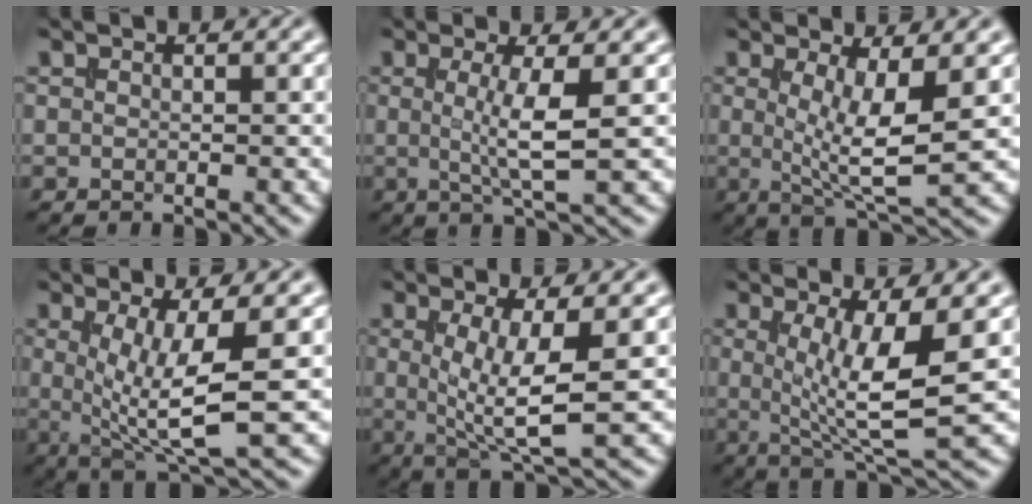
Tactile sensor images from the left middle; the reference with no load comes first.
{"total": 3.9, "force": [0.3, 0.7, 3.9], "torque": [-0.067, -0.007, 0.004]}
{"total": 5.7, "force": [0.4, 1.4, 5.5], "torque": [-0.092, -0.013, 0.008]}
{"total": 7.0, "force": [0.2, 1.8, 6.7], "torque": [-0.117, -0.011, 0.007]}
{"total": 6.0, "force": [0.2, 1.5, 5.9], "torque": [-0.106, -0.011, 0.006]}
{"total": 7.0, "force": [0.5, 1.6, 6.8], "torque": [-0.114, -0.011, 0.012]}